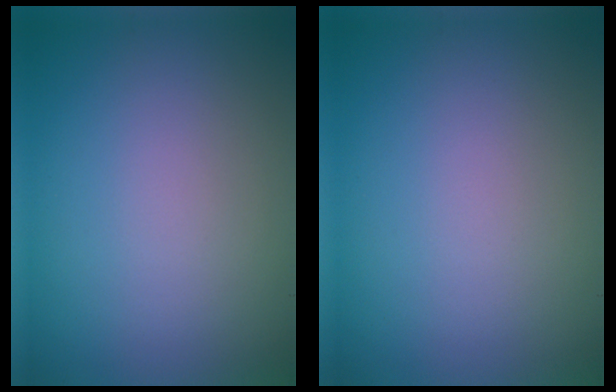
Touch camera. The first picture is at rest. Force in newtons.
{"total": 0.0}